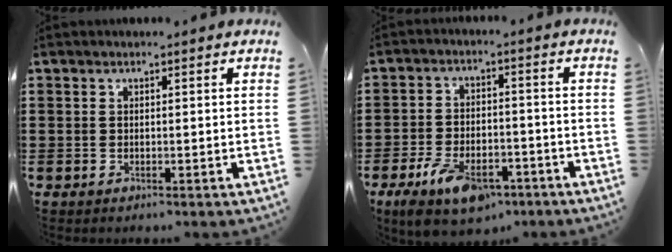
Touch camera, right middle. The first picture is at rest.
{"total": 7.7, "force": [-5.3, 3.1, 4.6], "torque": [-0.092, 0.005, -0.097]}